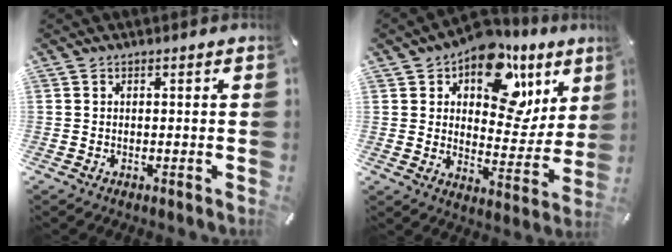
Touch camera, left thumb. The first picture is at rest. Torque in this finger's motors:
{"motor_torque": [2.35, 2.43, 1.47, -1.30, 0.13]}